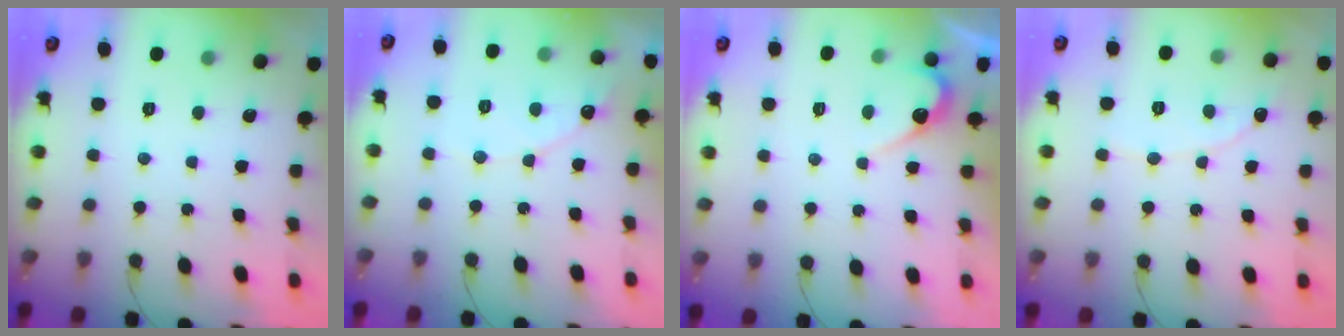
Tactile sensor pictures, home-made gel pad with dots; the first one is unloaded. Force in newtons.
{"total": 6.3, "press": 6.3, "slide": 0.3}
{"total": 5.4, "press": 5.4, "slide": 0.3}
{"total": 2.3, "press": 2.3, "slide": 0.2}